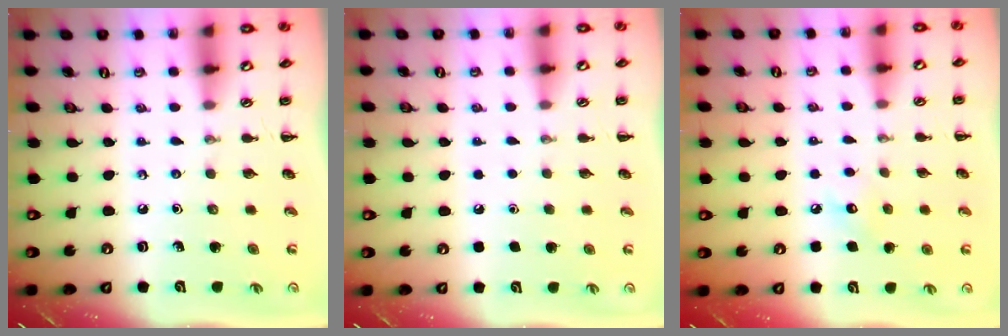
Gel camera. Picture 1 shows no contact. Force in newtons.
{"total": 1.6, "press": 1.6, "slide": 0.1}
{"total": 5.9, "press": 5.7, "slide": 1.4}